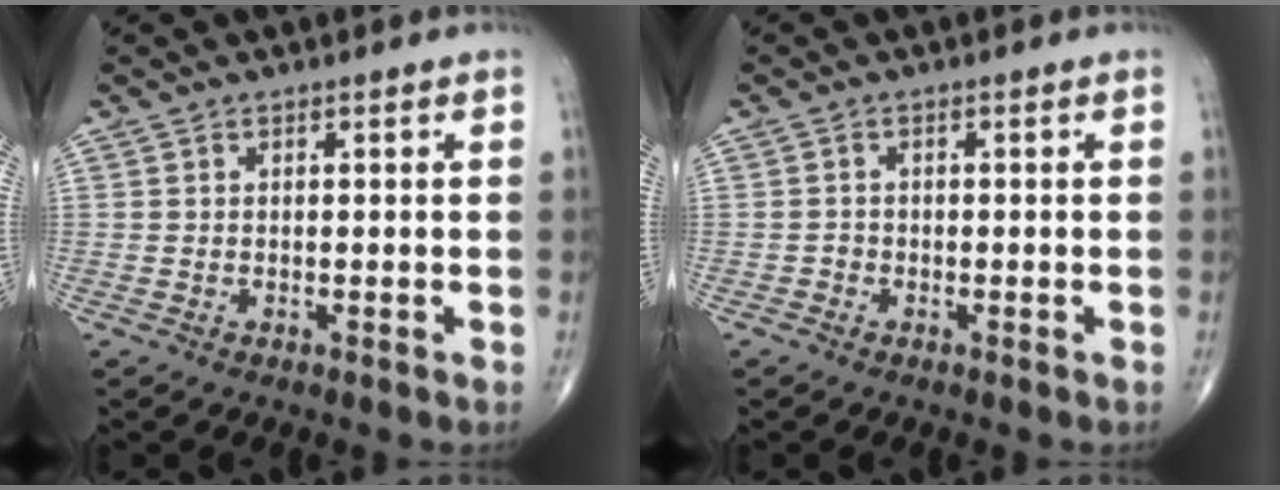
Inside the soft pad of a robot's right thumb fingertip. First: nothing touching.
{"total": 0.9, "force": [-0.5, 0.7, 0.1], "torque": [0.005, 0.004, -0.016]}